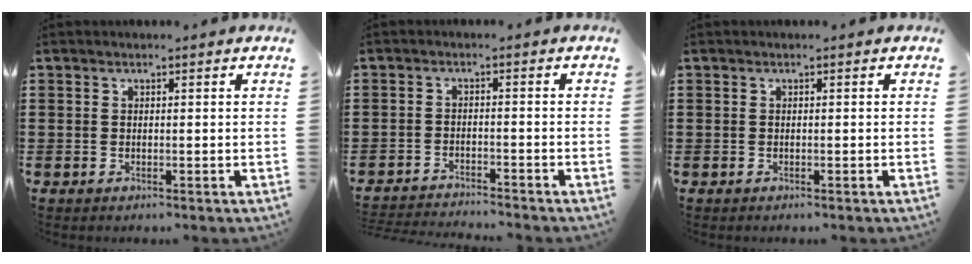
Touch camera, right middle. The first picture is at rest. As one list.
[{"total": 2.5, "force": [-2.5, -0.1, 0.2], "torque": [-0.008, -0.003, -0.053]}, {"total": 0.0}]